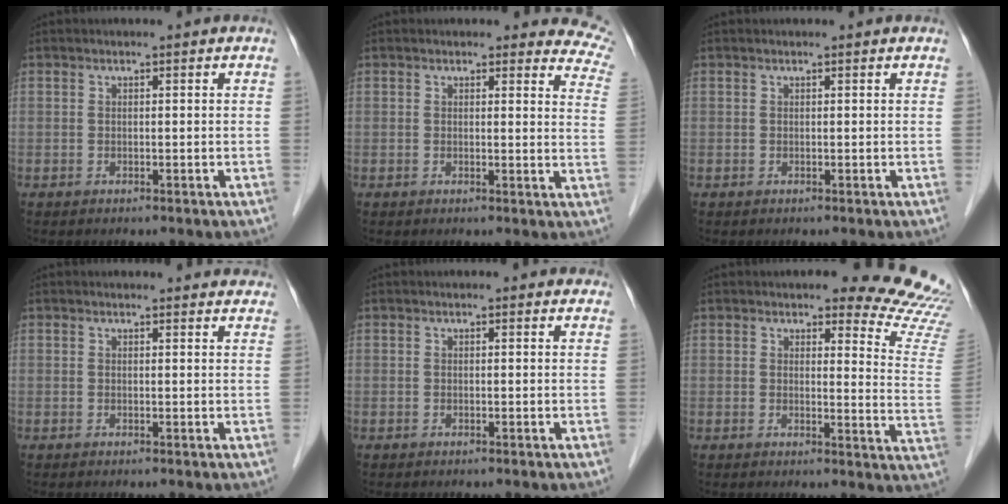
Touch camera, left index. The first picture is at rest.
{"total": 8.7, "force": [8.2, 2.7, 1.4], "torque": [0.031, -0.041, 0.043]}
{"total": 0.5, "force": [0.5, 0.1, 0.1], "torque": [-0.003, 0.009, 0.007]}
{"total": 4.6, "force": [4.4, 0.9, 0.8], "torque": [-0.008, 0.008, 0.039]}
{"total": 1.5, "force": [1.4, 0.6, 0.3], "torque": [-0.009, 0.004, 0.007]}
{"total": 12.7, "force": [12.0, 1.8, 3.6], "torque": [-0.014, -0.098, 0.099]}